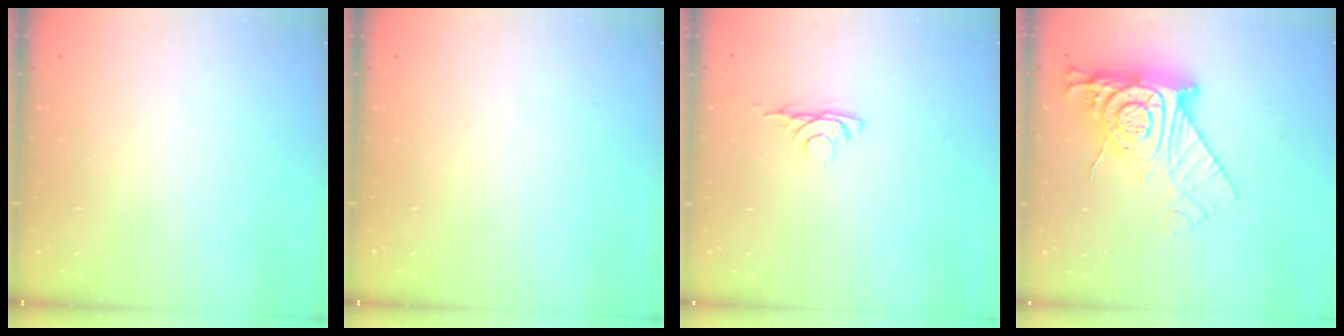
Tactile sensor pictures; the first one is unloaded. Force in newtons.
{"total": 0.0}
{"total": 3.4, "press": 3.3, "slide": 0.6}
{"total": 16.0, "press": 15.9, "slide": 1.4}